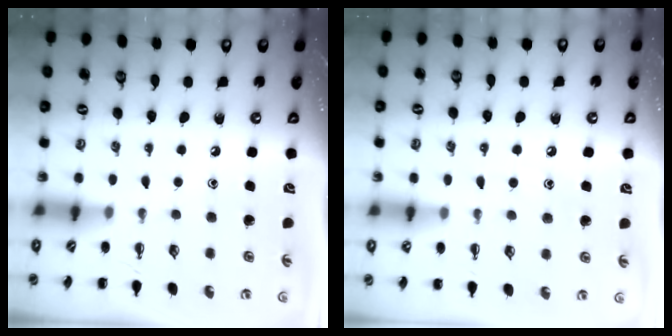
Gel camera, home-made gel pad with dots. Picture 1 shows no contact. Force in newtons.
{"total": 7.9, "press": 7.6, "slide": 1.9}